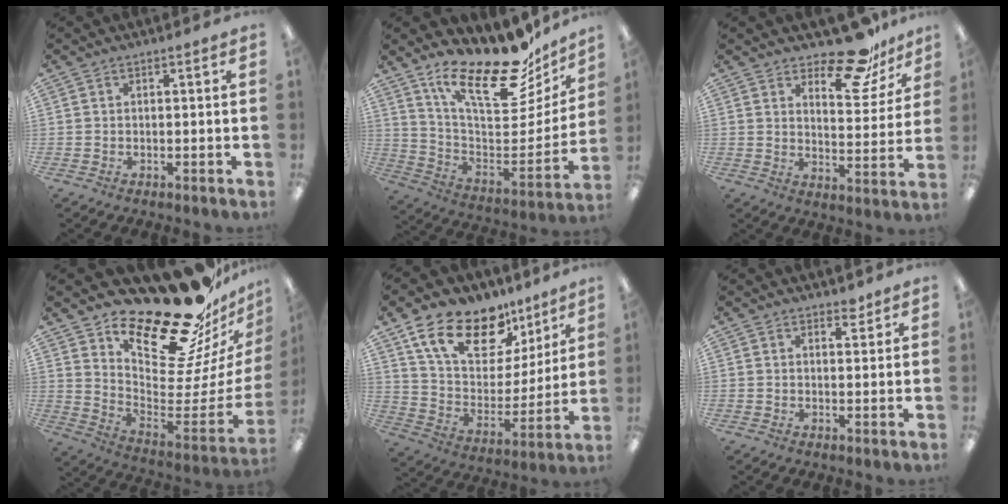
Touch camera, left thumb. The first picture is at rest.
{"total": 24.4, "force": [17.9, 8.3, 14.4], "torque": [-0.200, -0.134, 0.299]}
{"total": 15.5, "force": [12.1, 6.2, 7.5], "torque": [-0.098, -0.082, 0.209]}
{"total": 25.0, "force": [20.7, 8.1, 11.5], "torque": [-0.137, -0.184, 0.366]}
{"total": 18.6, "force": [12.7, 10.1, 9.1], "torque": [-0.178, -0.068, 0.230]}
{"total": 2.4, "force": [2.1, 1.1, 0.6], "torque": [0.011, -0.012, 0.034]}